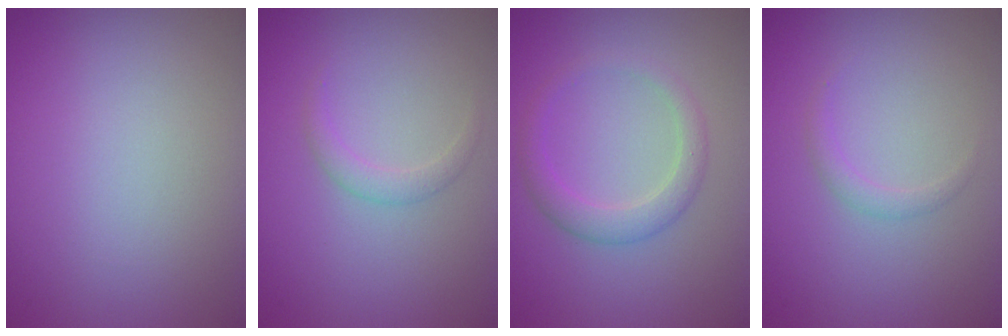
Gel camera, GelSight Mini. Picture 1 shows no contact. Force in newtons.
{"total": 1.2, "press": 1.2, "slide": 0.1}
{"total": 2.5, "press": 2.5, "slide": 0.2}
{"total": 1.0, "press": 1.0, "slide": 0.1}